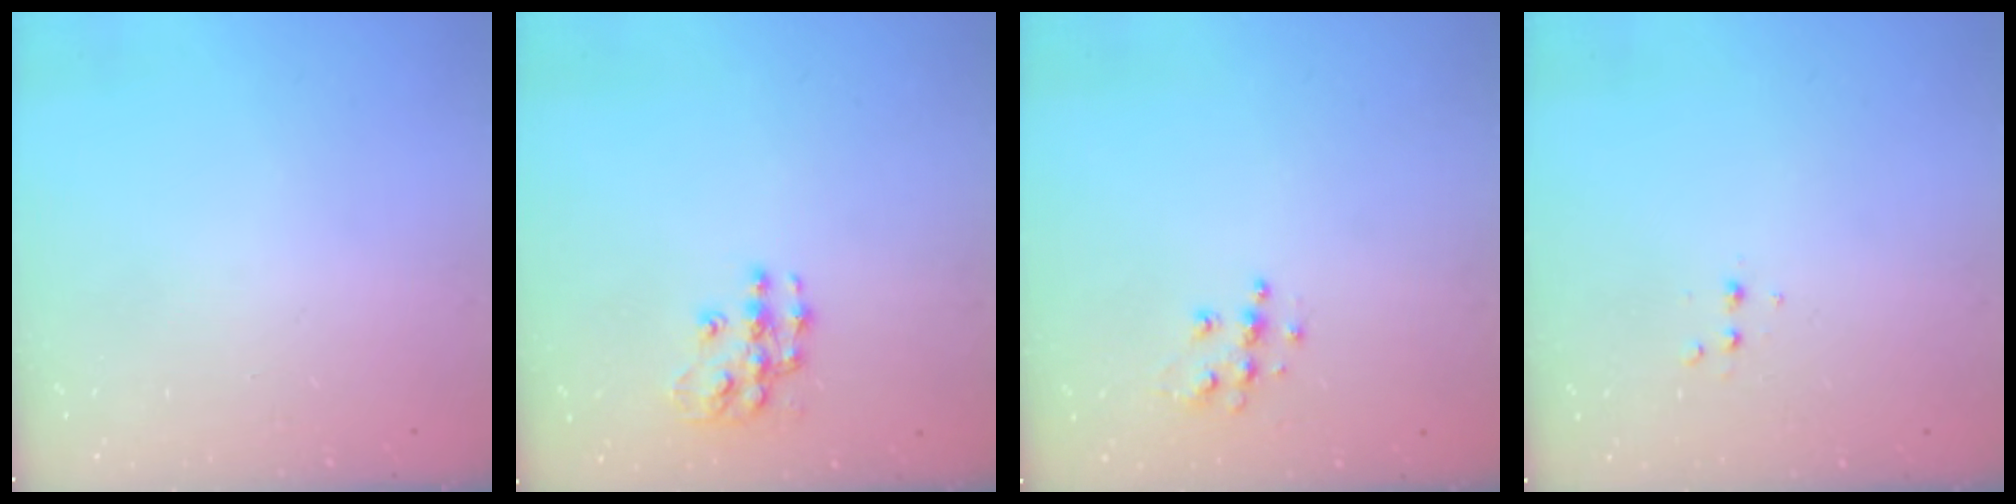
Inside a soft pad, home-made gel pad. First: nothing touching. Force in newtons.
{"total": 10.4, "press": 10.4, "slide": 0.5}
{"total": 7.7, "press": 7.7, "slide": 0.3}
{"total": 2.6, "press": 2.5, "slide": 0.8}